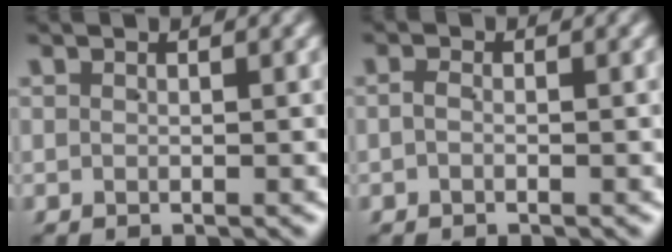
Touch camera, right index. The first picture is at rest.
{"total": 0.5, "force": [-0.4, 0.1, 0.3], "torque": [-0.004, 0.001, -0.010]}